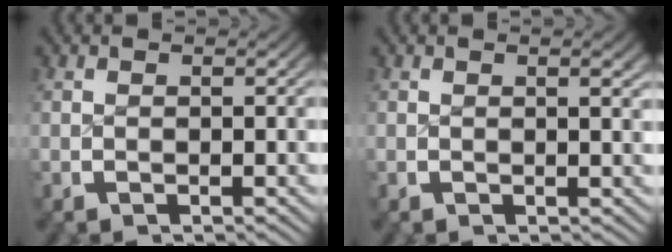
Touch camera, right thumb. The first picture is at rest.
{"total": 1.0, "force": [0.3, 0.1, 1.0], "torque": [-0.010, 0.000, 0.006]}